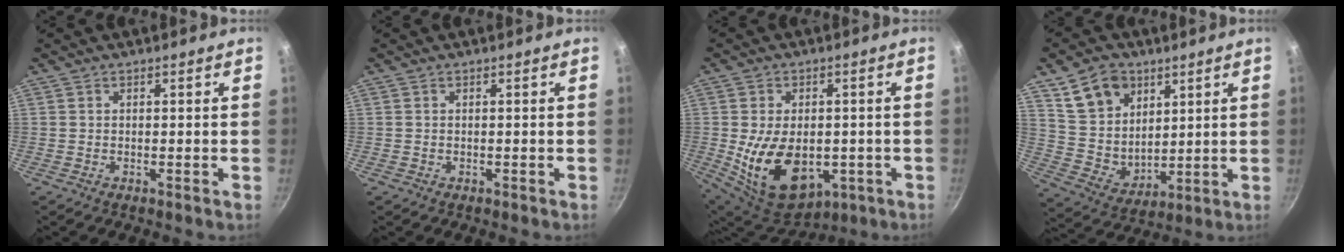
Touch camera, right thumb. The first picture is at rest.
{"total": 0.0}
{"total": 17.0, "force": [-2.7, 11.2, 12.5], "torque": [-0.195, -0.007, -0.019]}
{"total": 13.5, "force": [7.0, 10.0, 5.9], "torque": [-0.069, -0.032, 0.145]}